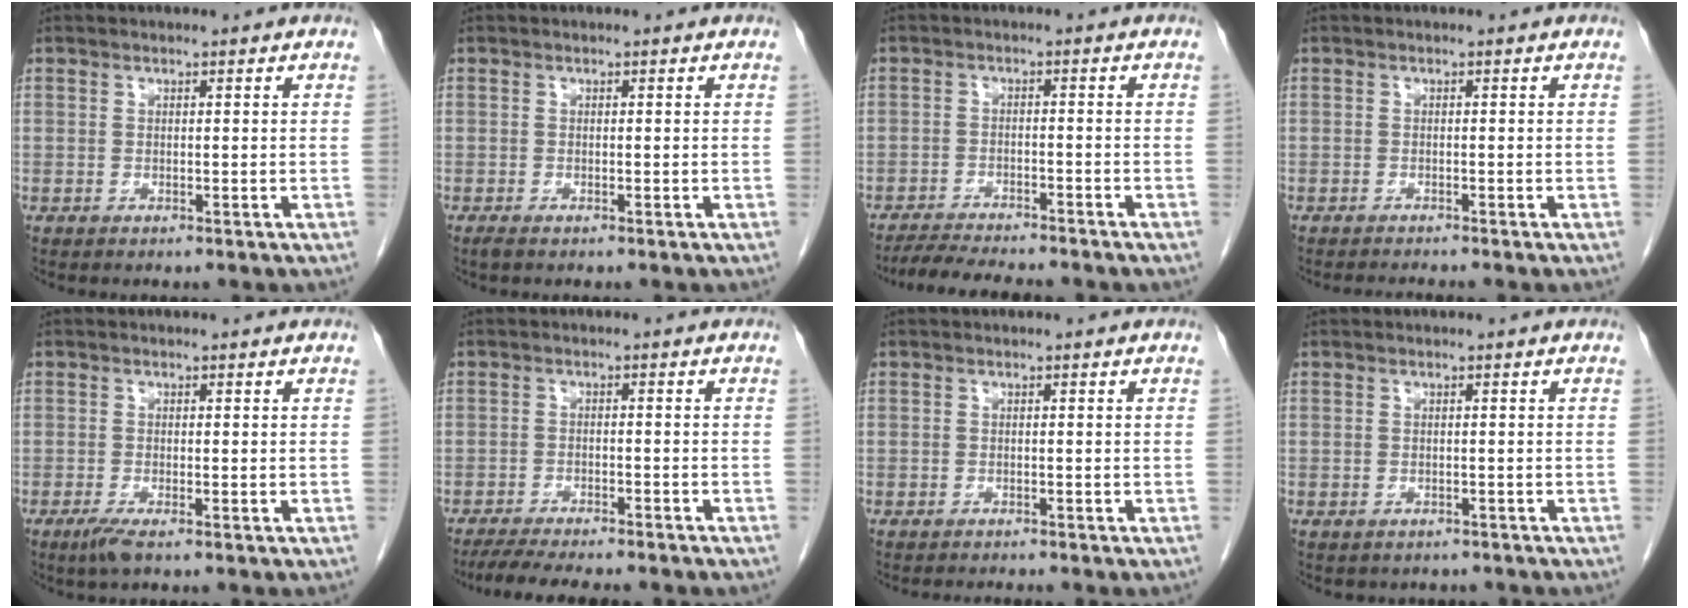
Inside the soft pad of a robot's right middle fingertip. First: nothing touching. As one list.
[{"total": 0.8, "force": [-0.6, 0.1, 0.4], "torque": [-0.014, -0.003, -0.010]}, {"total": 9.0, "force": [-8.1, 0.6, 3.8], "torque": [-0.060, -0.017, -0.125]}, {"total": 1.9, "force": [-1.7, -0.6, 0.4], "torque": [-0.011, -0.009, -0.028]}, {"total": 2.2, "force": [-1.4, 0.1, 1.6], "torque": [-0.037, -0.007, -0.029]}, {"total": 10.1, "force": [-8.8, 0.9, 4.9], "torque": [-0.072, -0.015, -0.129]}, {"total": 1.6, "force": [-1.5, -0.4, 0.3], "torque": [-0.008, -0.006, -0.023]}, {"total": 2.8, "force": [-2.5, 1.2, 0.3], "torque": [-0.010, -0.001, -0.032]}]